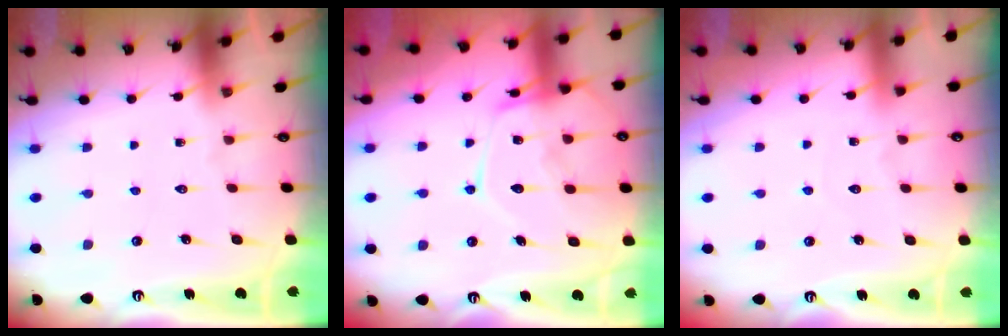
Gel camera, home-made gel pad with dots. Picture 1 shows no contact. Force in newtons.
{"total": 17.3, "press": 17.3, "slide": 1.6}
{"total": 2.8, "press": 2.8, "slide": 0.4}